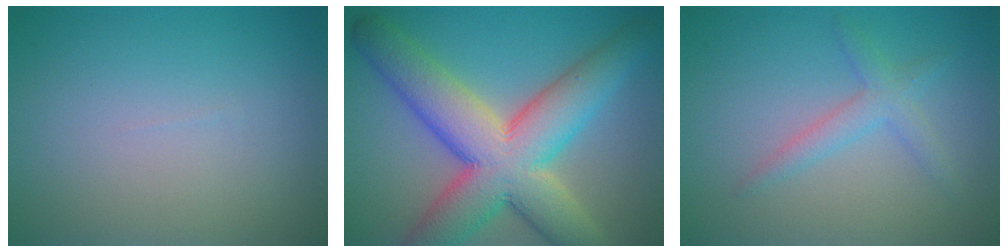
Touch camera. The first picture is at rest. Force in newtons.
{"total": 11.7, "press": 11.7, "slide": 0.6}
{"total": 2.3, "press": 2.3, "slide": 0.1}